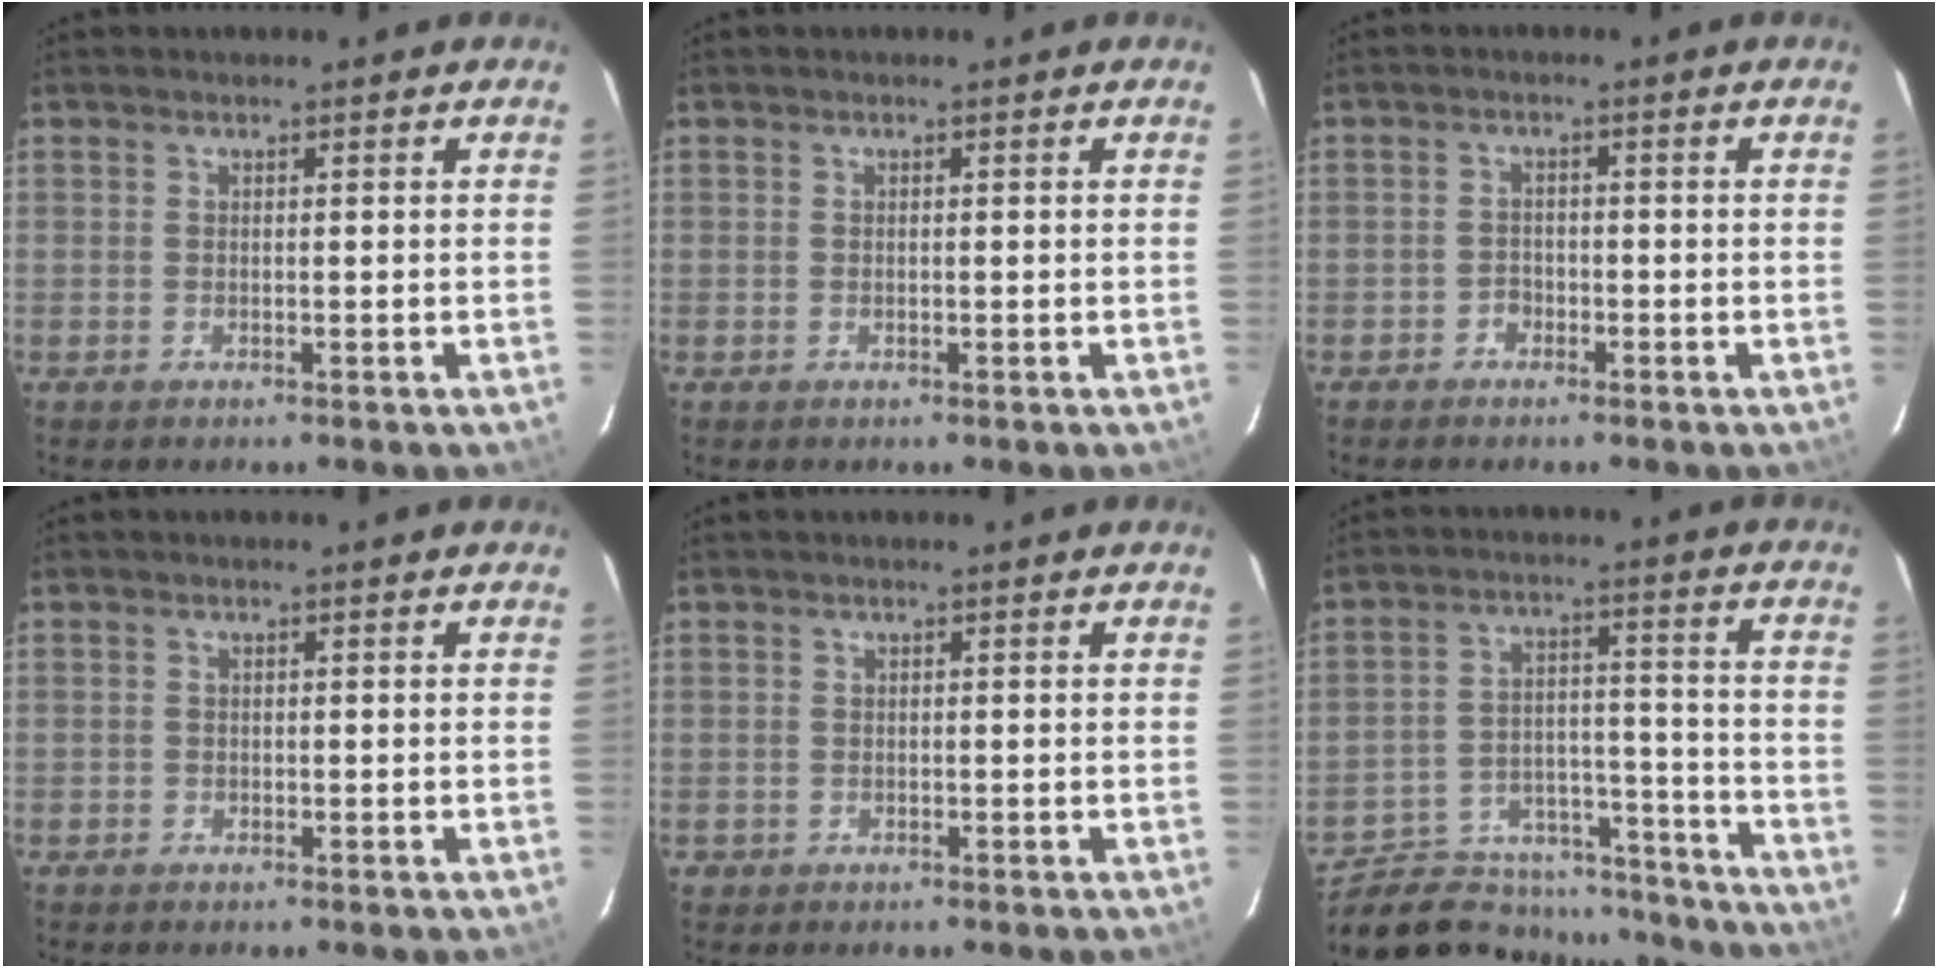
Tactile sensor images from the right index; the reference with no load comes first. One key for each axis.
{"total": 0.0}
{"total": 1.9, "fx": -1.4, "fy": 1.3, "fz": 0.1, "tx": -0.001, "ty": 0.007, "tz": -0.023}
{"total": 0.5, "fx": -0.4, "fy": 0.4, "fz": -0.1, "tx": 0.001, "ty": 0.003, "tz": -0.007}
{"total": 1.1, "fx": -0.3, "fy": 1.1, "fz": 0.0, "tx": 0.000, "ty": 0.004, "tz": -0.001}
{"total": 20.9, "fx": -16.7, "fy": 10.3, "fz": 7.2, "tx": -0.152, "ty": 0.038, "tz": -0.216}